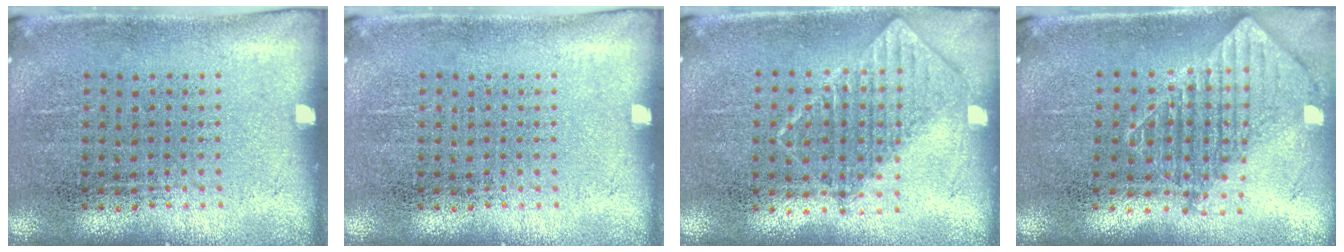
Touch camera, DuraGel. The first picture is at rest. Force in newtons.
{"total": 0.0}
{"total": 0.7, "press": 0.7, "slide": 0.1}
{"total": 1.6, "press": 1.3, "slide": 0.9}